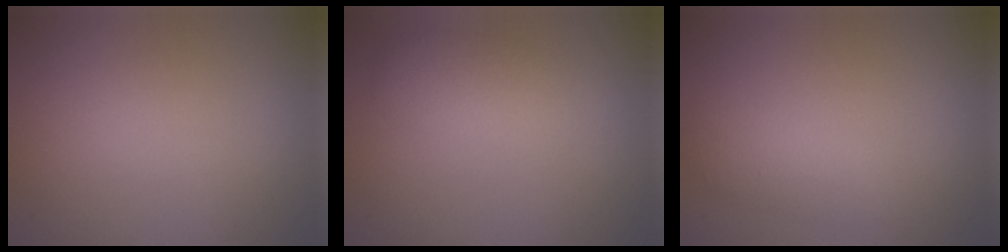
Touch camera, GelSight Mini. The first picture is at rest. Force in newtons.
{"total": 2.9, "press": 2.9, "slide": 0.1}
{"total": 2.0, "press": 2.0, "slide": 0.1}